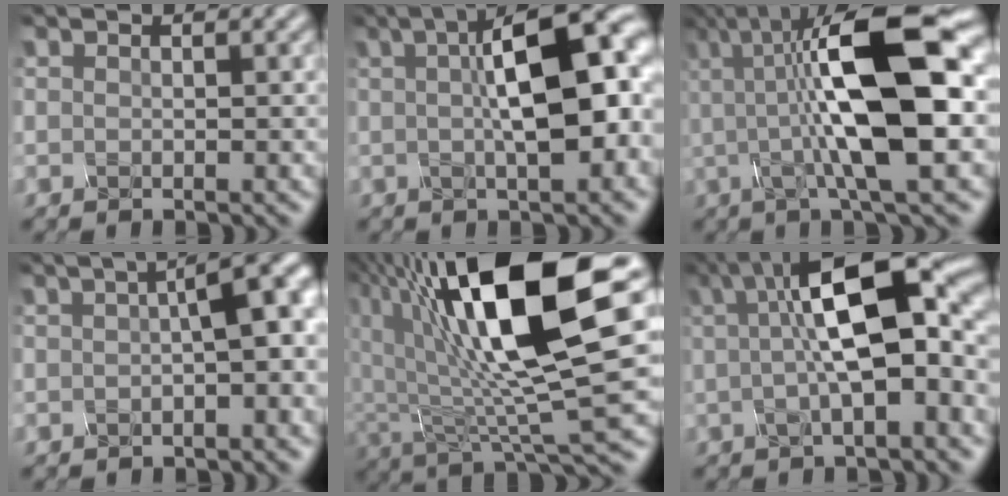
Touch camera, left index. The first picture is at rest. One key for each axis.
{"total": 10.5, "fx": 1.7, "fy": 3.5, "fz": 9.8, "tx": -0.128, "ty": 0.015, "tz": 0.022}
{"total": 12.5, "fx": 1.3, "fy": 3.2, "fz": 12.0, "tx": -0.193, "ty": 0.017, "tz": 0.013}
{"total": 5.4, "fx": 0.2, "fy": 1.3, "fz": 5.2, "tx": -0.059, "ty": 0.017, "tz": 0.001}
{"total": 14.3, "fx": 4.2, "fy": 3.6, "fz": 13.1, "tx": -0.234, "ty": 0.002, "tz": 0.074}
{"total": 10.5, "fx": 1.5, "fy": 3.2, "fz": 9.9, "tx": -0.145, "ty": 0.020, "tz": 0.015}